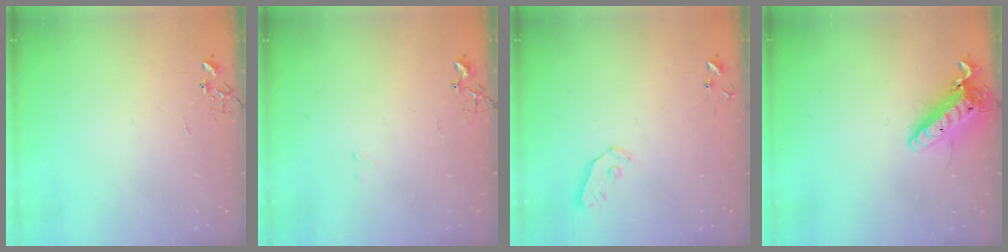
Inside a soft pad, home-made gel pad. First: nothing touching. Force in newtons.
{"total": 8.6, "press": 8.5, "slide": 0.7}
{"total": 3.7, "press": 3.6, "slide": 0.8}
{"total": 15.6, "press": 15.4, "slide": 2.8}